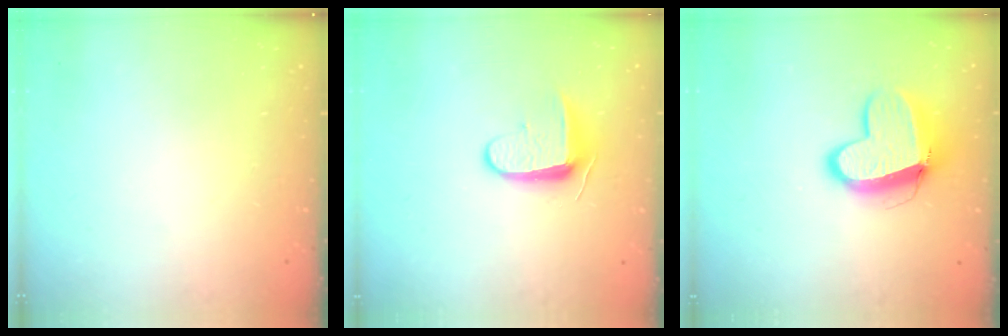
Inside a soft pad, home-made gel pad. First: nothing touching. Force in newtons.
{"total": 8.9, "press": 8.9, "slide": 0.9}
{"total": 12.4, "press": 12.3, "slide": 1.7}